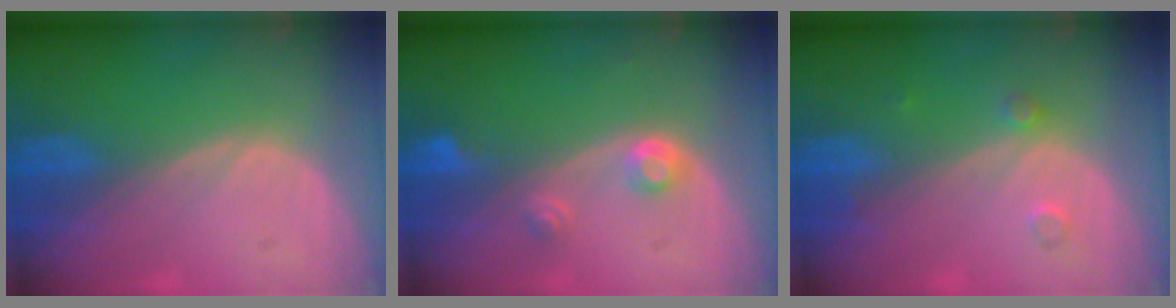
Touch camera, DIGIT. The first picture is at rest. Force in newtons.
{"total": 2.9, "press": 2.7, "slide": 1.0}
{"total": 1.7, "press": 1.7, "slide": 0.3}